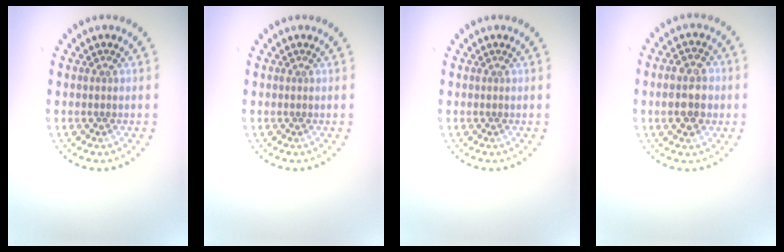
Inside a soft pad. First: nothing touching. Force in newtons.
{"total": 0.0}
{"total": 0.0}
{"total": 3.6, "press": 3.6, "slide": 0.5}